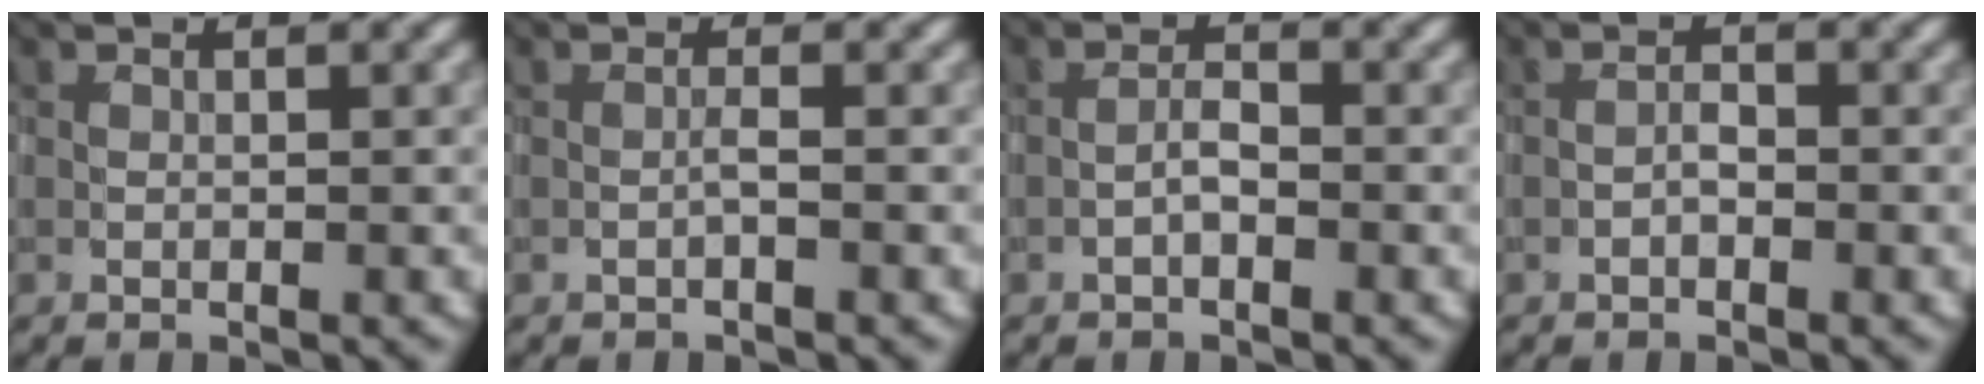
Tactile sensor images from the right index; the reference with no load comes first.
{"total": 0.7, "force": [-0.3, -0.1, 0.6], "torque": [-0.013, 0.003, -0.007]}
{"total": 1.5, "force": [-0.7, 0.4, 1.2], "torque": [-0.024, 0.006, -0.017]}
{"total": 1.1, "force": [-0.5, 0.5, 0.8], "torque": [-0.015, 0.003, -0.012]}